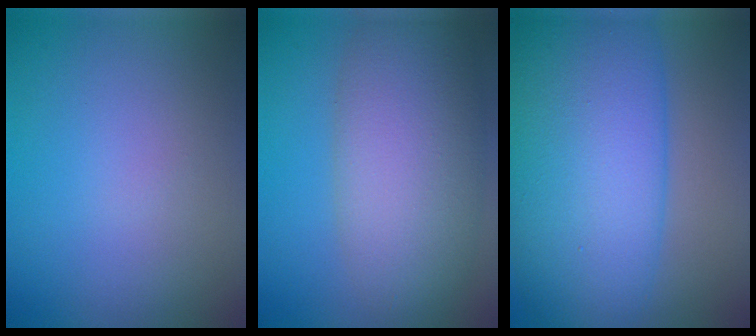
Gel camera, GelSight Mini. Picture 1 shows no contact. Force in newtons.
{"total": 9.1, "press": 9.1, "slide": 0.3}
{"total": 14.1, "press": 14.1, "slide": 0.4}